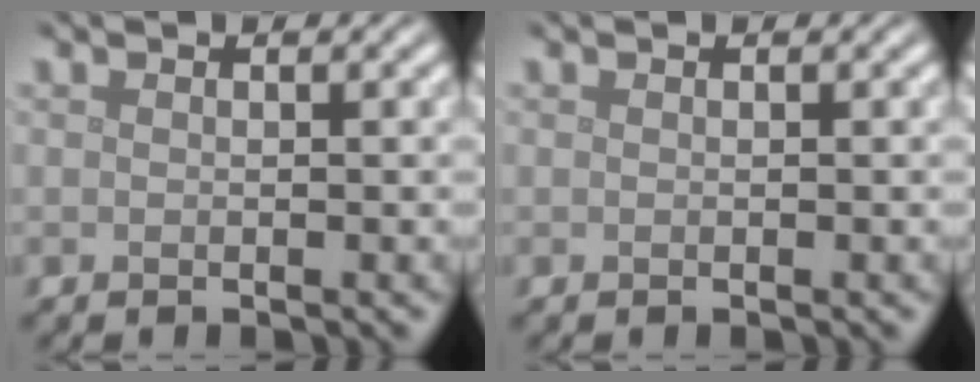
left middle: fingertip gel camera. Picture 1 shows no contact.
{"total": 0.0}